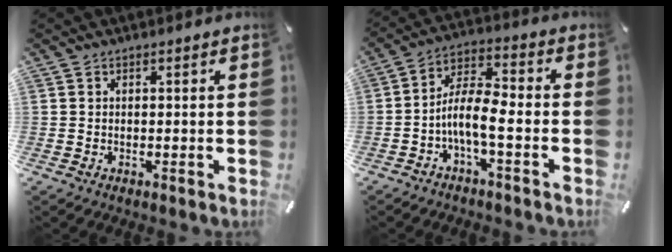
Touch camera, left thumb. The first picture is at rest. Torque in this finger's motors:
{"motor_torque": [-0.22, 1.09, 0.81, 0.14, 0.08]}